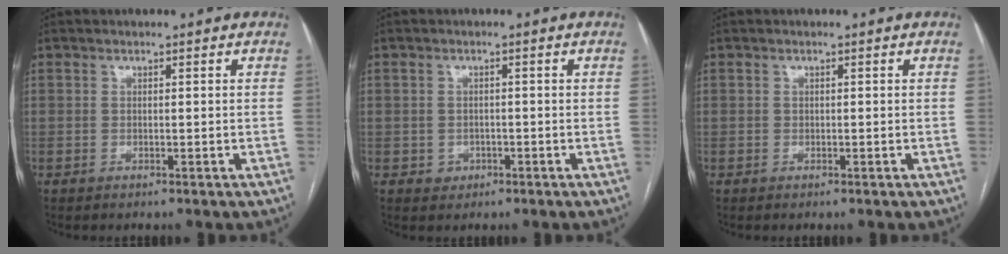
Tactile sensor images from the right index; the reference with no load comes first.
{"total": 2.0, "force": [-0.7, 1.8, 0.2], "torque": [0.003, 0.007, -0.006]}
{"total": 0.0}